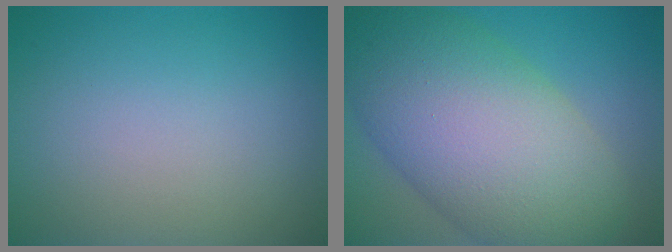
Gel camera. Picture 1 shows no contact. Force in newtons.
{"total": 13.4, "press": 13.4, "slide": 0.5}